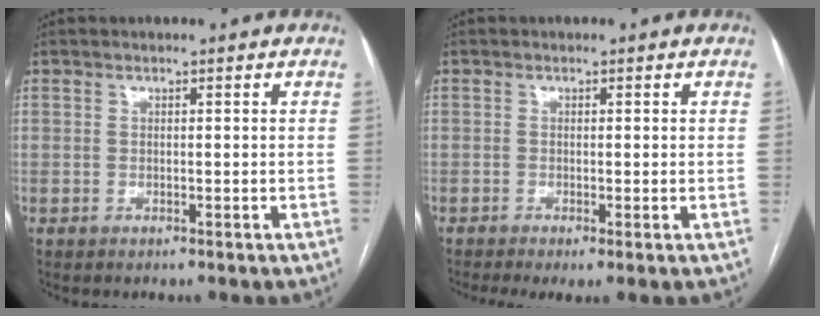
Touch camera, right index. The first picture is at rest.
{"total": 3.2, "force": [-1.3, 0.8, 2.9], "torque": [-0.049, -0.011, -0.023]}